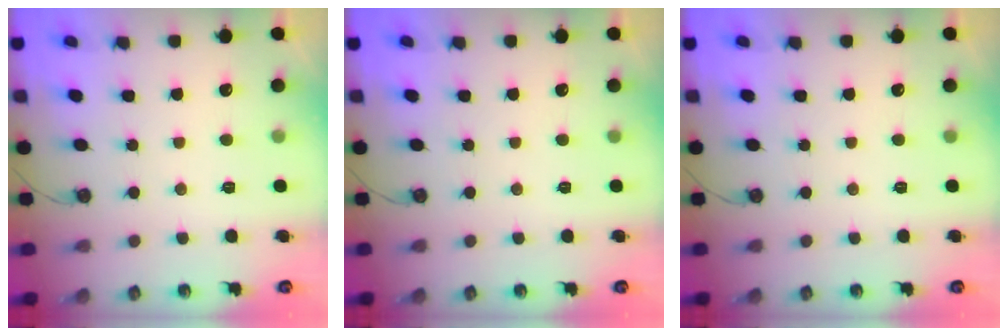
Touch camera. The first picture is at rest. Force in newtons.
{"total": 0.0}
{"total": 0.0}